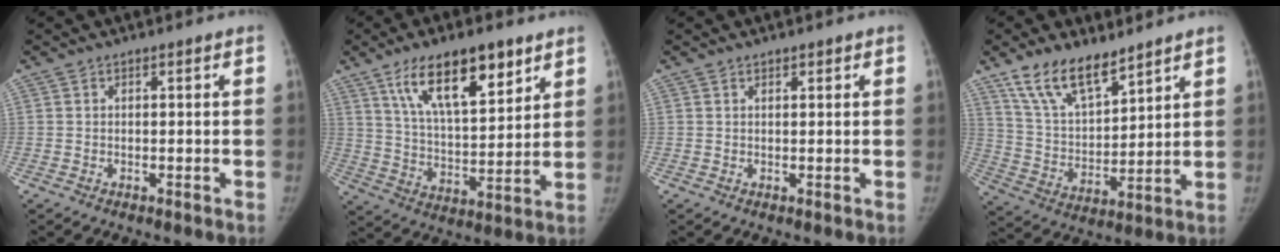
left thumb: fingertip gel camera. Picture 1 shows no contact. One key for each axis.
{"total": 16.6, "fx": 9.6, "fy": 6.5, "fz": 11.9, "tx": -0.165, "ty": -0.040, "tz": 0.172}
{"total": 1.0, "fx": 0.7, "fy": 0.5, "fz": 0.4, "tx": 0.002, "ty": -0.002, "tz": 0.007}
{"total": 13.3, "fx": 9.7, "fy": 5.7, "fz": 7.2, "tx": -0.104, "ty": -0.052, "tz": 0.192}